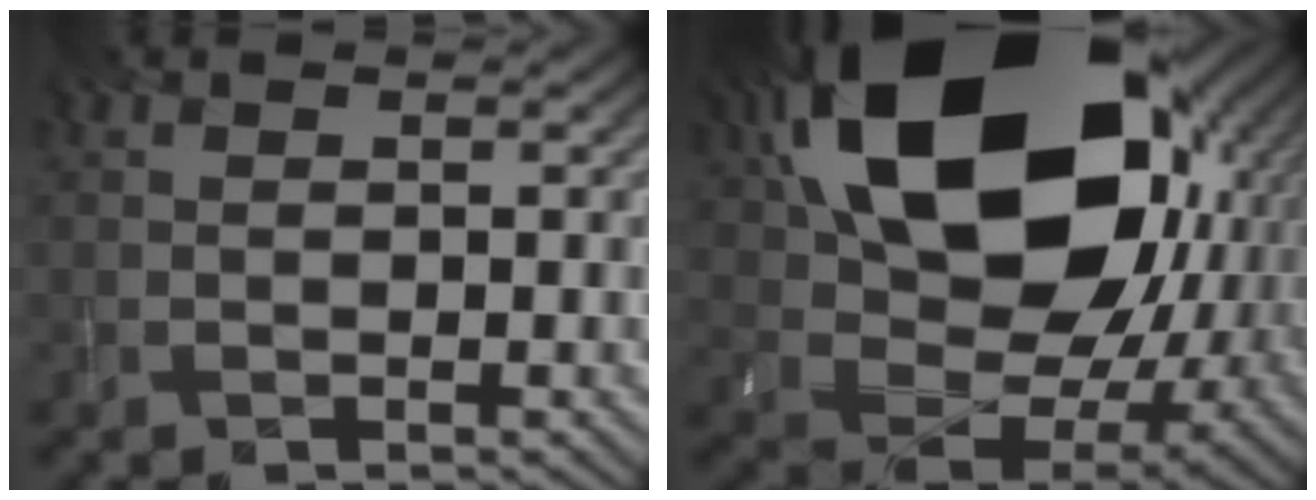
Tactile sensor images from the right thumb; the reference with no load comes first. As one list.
[{"total": 21.8, "force": [7.8, 14.8, 14.0], "torque": [-0.331, -0.017, 0.177]}]